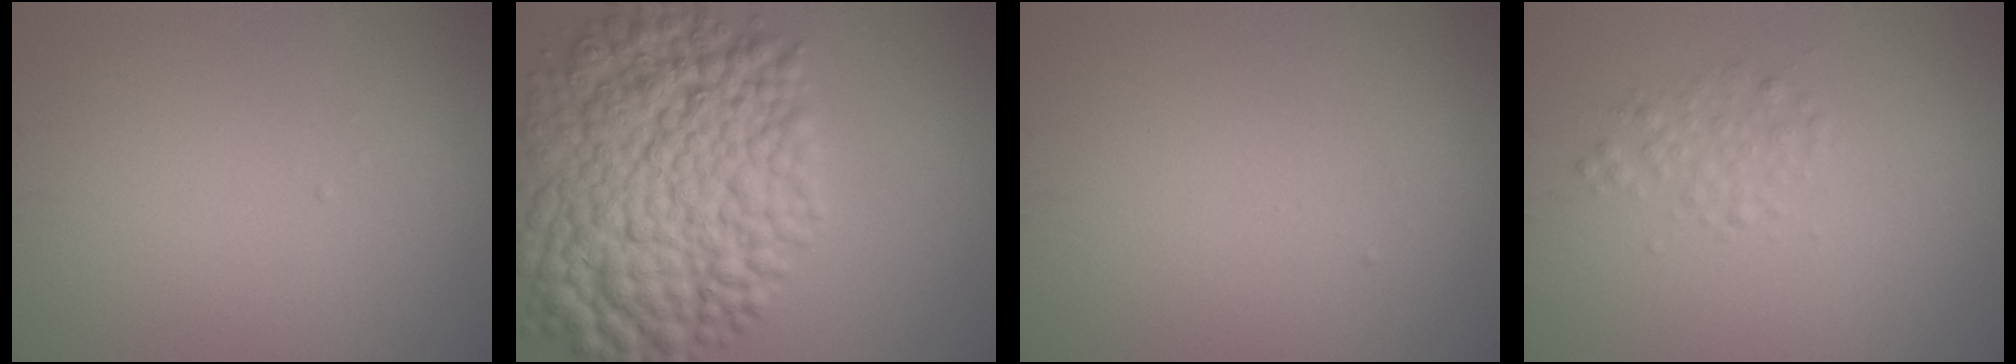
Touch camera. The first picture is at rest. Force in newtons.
{"total": 13.7, "press": 13.7, "slide": 0.1}
{"total": 0.0}
{"total": 1.7, "press": 1.7, "slide": 0.0}